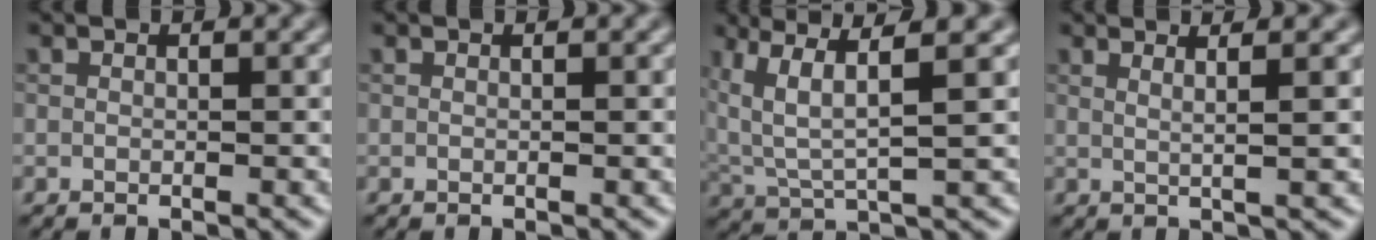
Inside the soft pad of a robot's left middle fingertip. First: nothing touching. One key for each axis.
{"total": 0.6, "fx": 0.2, "fy": 0.3, "fz": 0.5, "tx": -0.002, "ty": 0.000, "tz": -0.004}
{"total": 5.3, "fx": 2.5, "fy": 1.1, "fz": 4.5, "tx": -0.104, "ty": 0.004, "tz": 0.063}
{"total": 2.6, "fx": 1.2, "fy": 0.8, "fz": 2.3, "tx": -0.030, "ty": 0.013, "tz": -0.004}